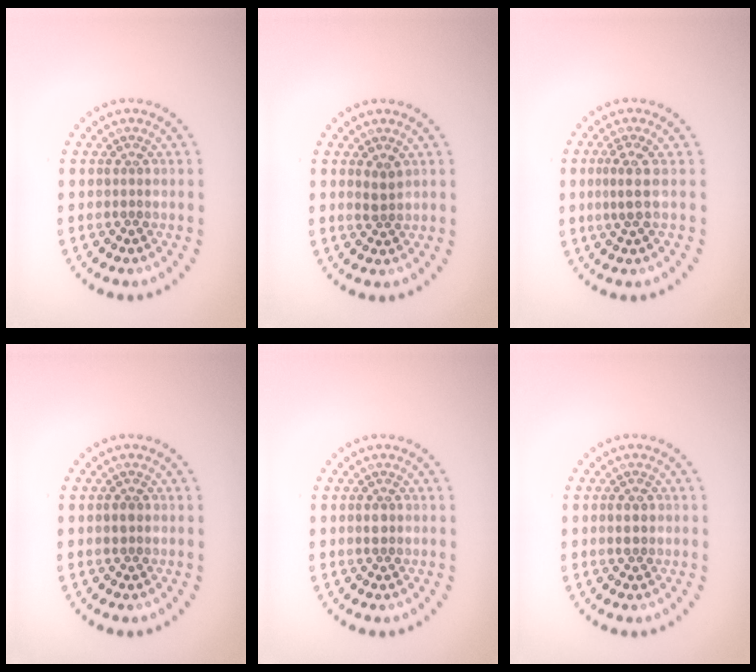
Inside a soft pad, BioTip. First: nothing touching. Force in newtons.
{"total": 1.3, "press": 1.1, "slide": 0.6}
{"total": 2.0, "press": 1.6, "slide": 1.3}
{"total": 0.9, "press": 0.8, "slide": 0.2}
{"total": 1.2, "press": 1.2, "slide": 0.2}
{"total": 1.0, "press": 1.0, "slide": 0.0}